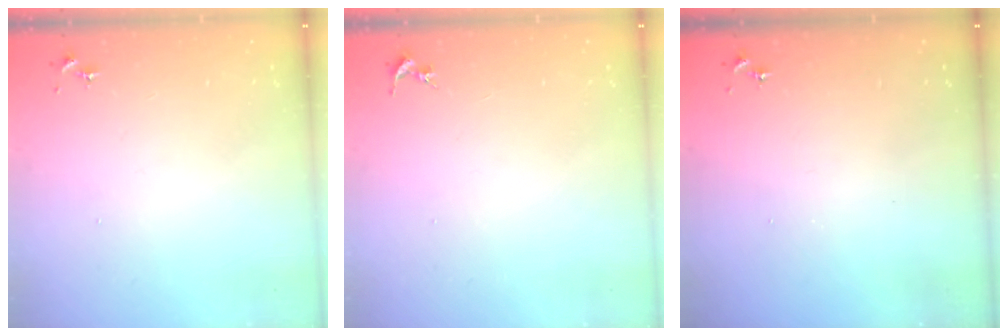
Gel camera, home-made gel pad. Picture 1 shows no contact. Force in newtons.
{"total": 0.0}
{"total": 0.0}